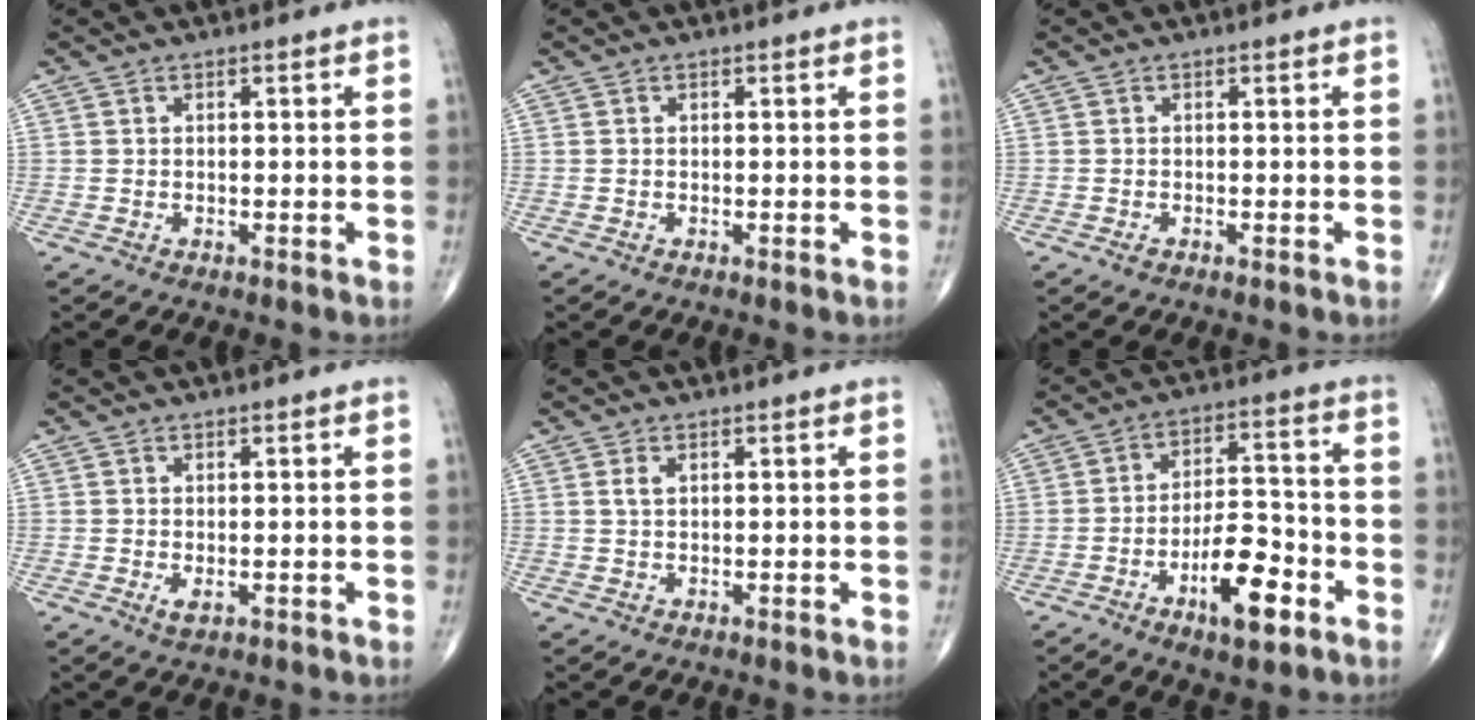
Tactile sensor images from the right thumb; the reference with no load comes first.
{"total": 0.0}
{"total": 0.7, "force": [-0.4, 0.3, 0.5], "torque": [-0.013, 0.001, -0.007]}
{"total": 1.4, "force": [-0.3, 0.6, 1.2], "torque": [-0.020, -0.004, 0.000]}
{"total": 1.5, "force": [0.5, 0.8, 1.2], "torque": [-0.027, 0.005, 0.013]}
{"total": 12.1, "force": [-5.5, 4.8, 9.6], "torque": [-0.144, 0.037, -0.084]}